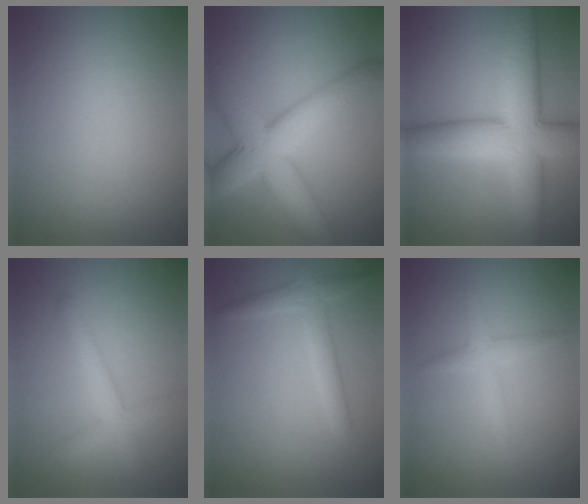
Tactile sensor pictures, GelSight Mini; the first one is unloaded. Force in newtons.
{"total": 8.9, "press": 8.9, "slide": 0.2}
{"total": 9.9, "press": 9.9, "slide": 0.5}
{"total": 2.8, "press": 2.8, "slide": 0.1}
{"total": 2.6, "press": 2.6, "slide": 0.1}
{"total": 2.0, "press": 2.0, "slide": 0.1}